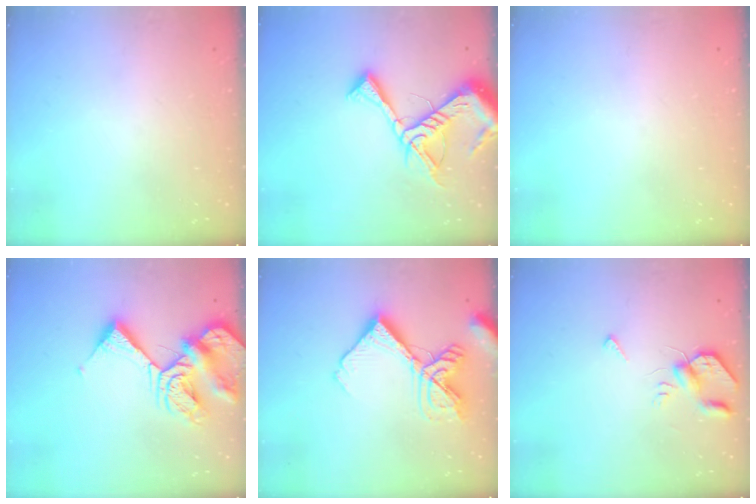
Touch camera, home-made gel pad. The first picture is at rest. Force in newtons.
{"total": 13.8, "press": 13.8, "slide": 1.3}
{"total": 0.0}
{"total": 13.2, "press": 13.1, "slide": 1.5}
{"total": 14.7, "press": 14.6, "slide": 1.8}
{"total": 5.7, "press": 5.7, "slide": 0.6}